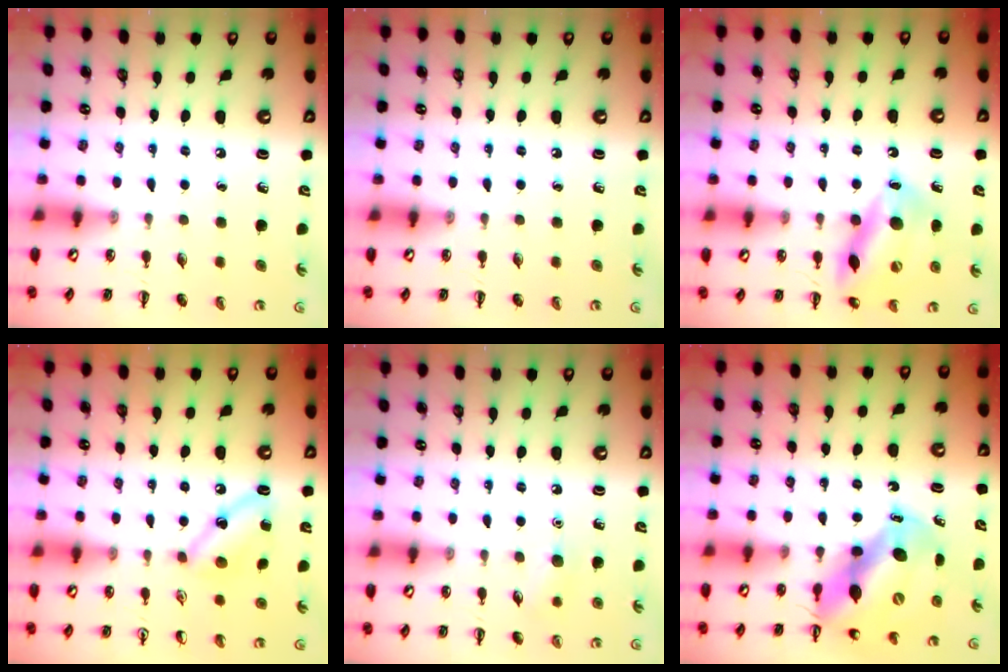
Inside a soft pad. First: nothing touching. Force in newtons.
{"total": 0.0}
{"total": 15.9, "press": 15.6, "slide": 2.9}
{"total": 7.4, "press": 7.2, "slide": 1.5}
{"total": 6.0, "press": 5.8, "slide": 1.5}
{"total": 10.3, "press": 10.1, "slide": 2.1}